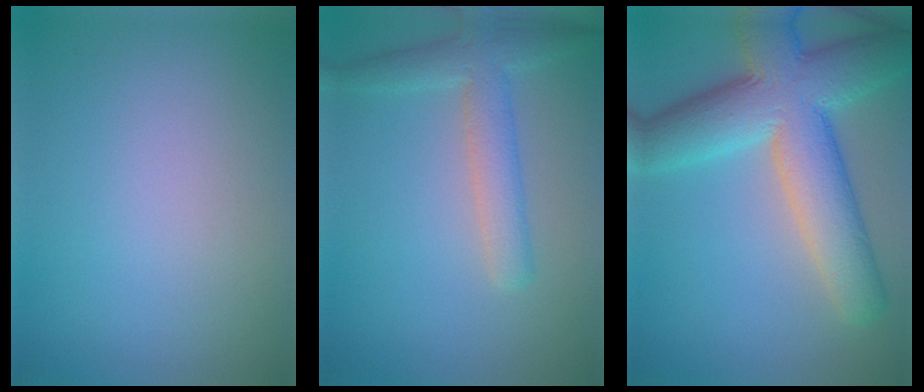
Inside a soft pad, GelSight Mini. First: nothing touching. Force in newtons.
{"total": 3.9, "press": 3.9, "slide": 0.2}
{"total": 11.1, "press": 11.0, "slide": 0.4}